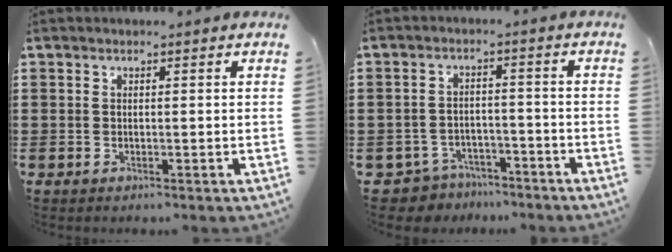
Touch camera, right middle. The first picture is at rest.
{"total": 4.3, "force": [-4.1, 1.2, 0.0], "torque": [-0.023, 0.002, -0.093]}